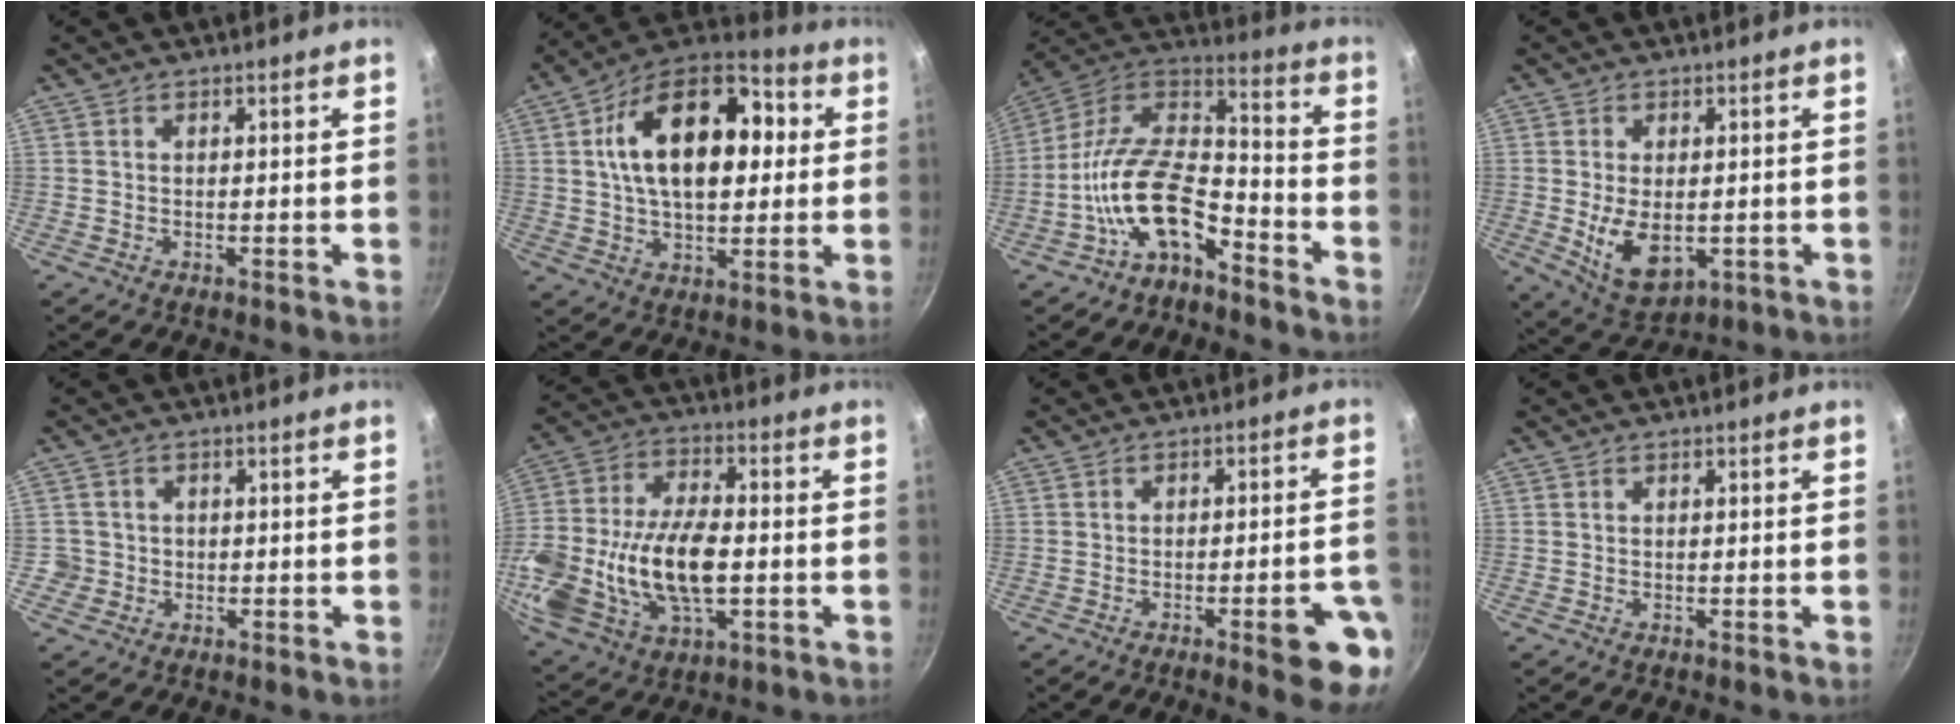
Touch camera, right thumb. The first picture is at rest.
{"total": 21.1, "force": [3.8, 12.0, 16.9], "torque": [-0.244, 0.021, 0.052]}
{"total": 14.8, "force": [-7.9, 7.1, 10.3], "torque": [-0.183, 0.092, -0.152]}
{"total": 9.2, "force": [-1.4, 5.4, 7.3], "torque": [-0.120, -0.013, -0.008]}
{"total": 2.8, "force": [-0.4, 2.7, -0.2], "torque": [0.026, 0.010, -0.010]}
{"total": 24.6, "force": [-3.7, 13.8, 20.0], "torque": [-0.448, 0.004, -0.052]}
{"total": 11.9, "force": [-5.1, 2.5, 10.4], "torque": [-0.105, 0.022, -0.057]}
{"total": 0.0}